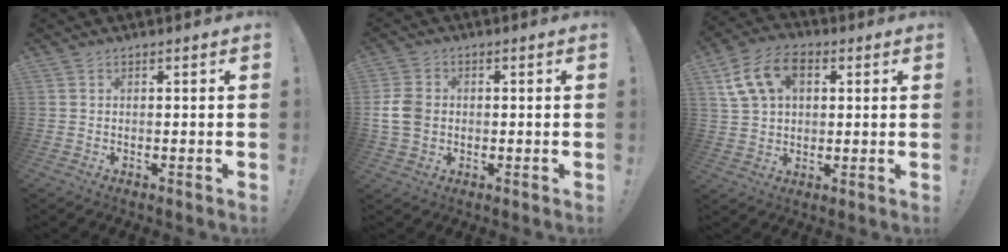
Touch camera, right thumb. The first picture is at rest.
{"total": 8.2, "force": [-0.2, 6.5, 4.9], "torque": [-0.099, 0.008, 0.000]}
{"total": 13.4, "force": [4.9, 9.3, 8.3], "torque": [-0.144, -0.007, 0.099]}